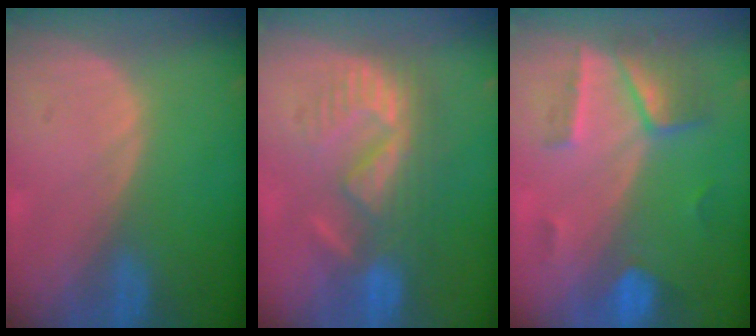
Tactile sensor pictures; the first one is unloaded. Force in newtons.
{"total": 9.0, "press": 8.3, "slide": 3.5}
{"total": 7.3, "press": 6.4, "slide": 3.5}